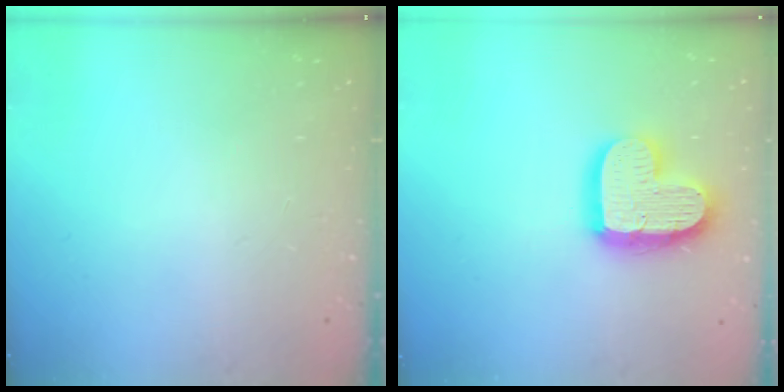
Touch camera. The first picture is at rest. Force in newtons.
{"total": 15.6, "press": 15.5, "slide": 1.3}